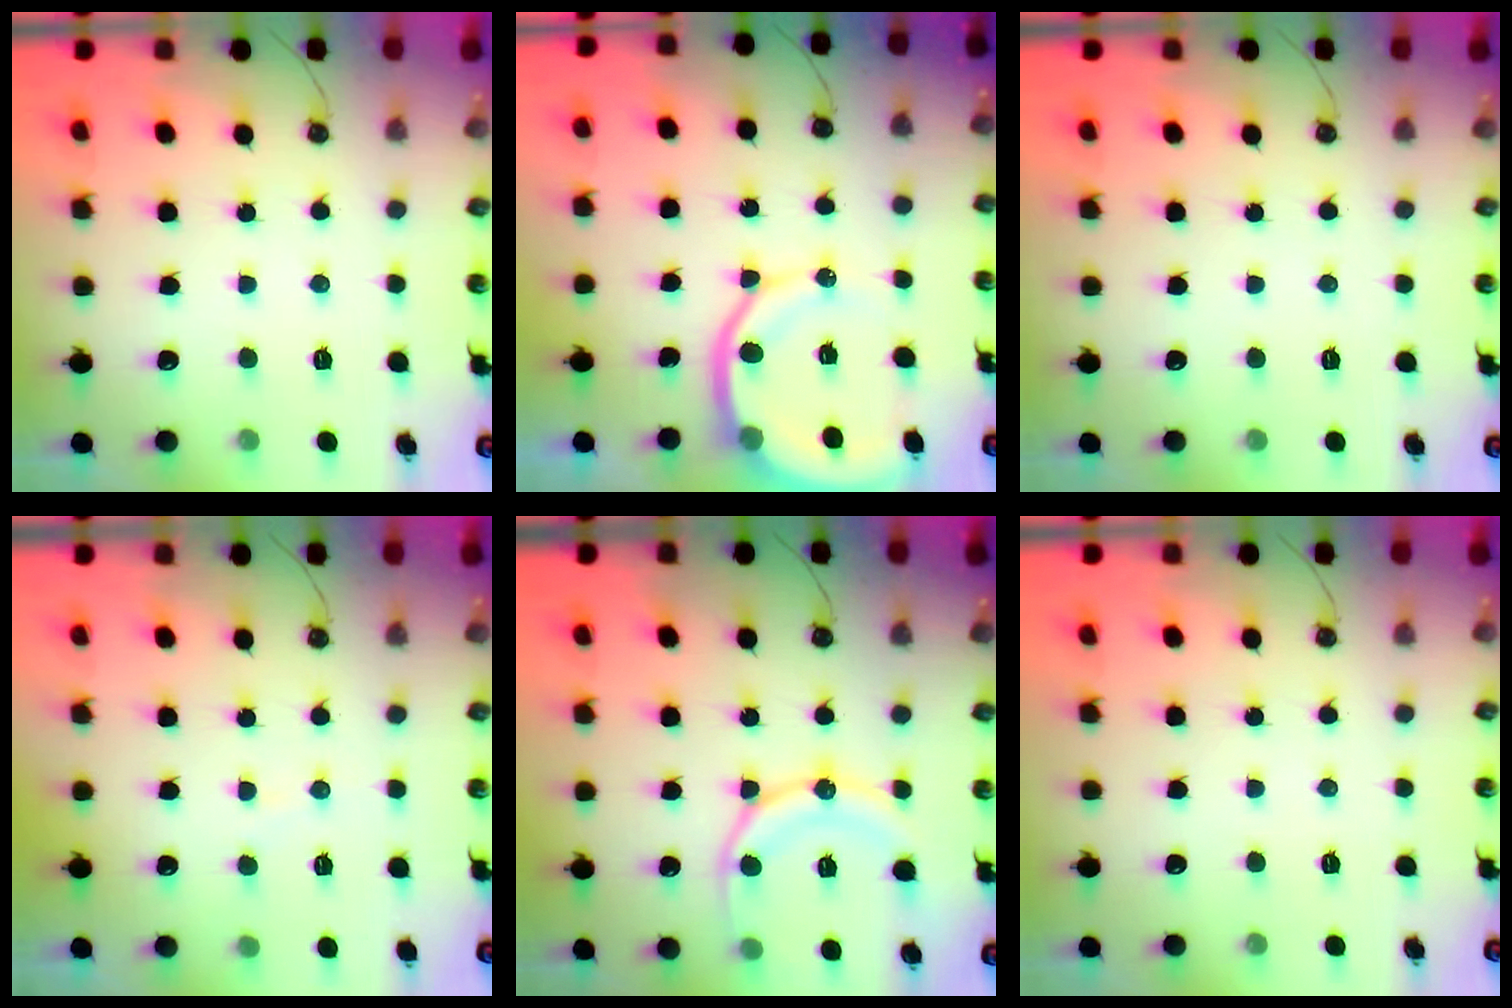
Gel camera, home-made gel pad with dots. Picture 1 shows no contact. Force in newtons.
{"total": 11.2, "press": 11.1, "slide": 1.4}
{"total": 0.0}
{"total": 2.9, "press": 2.7, "slide": 1.1}
{"total": 14.2, "press": 14.1, "slide": 1.5}
{"total": 0.0}